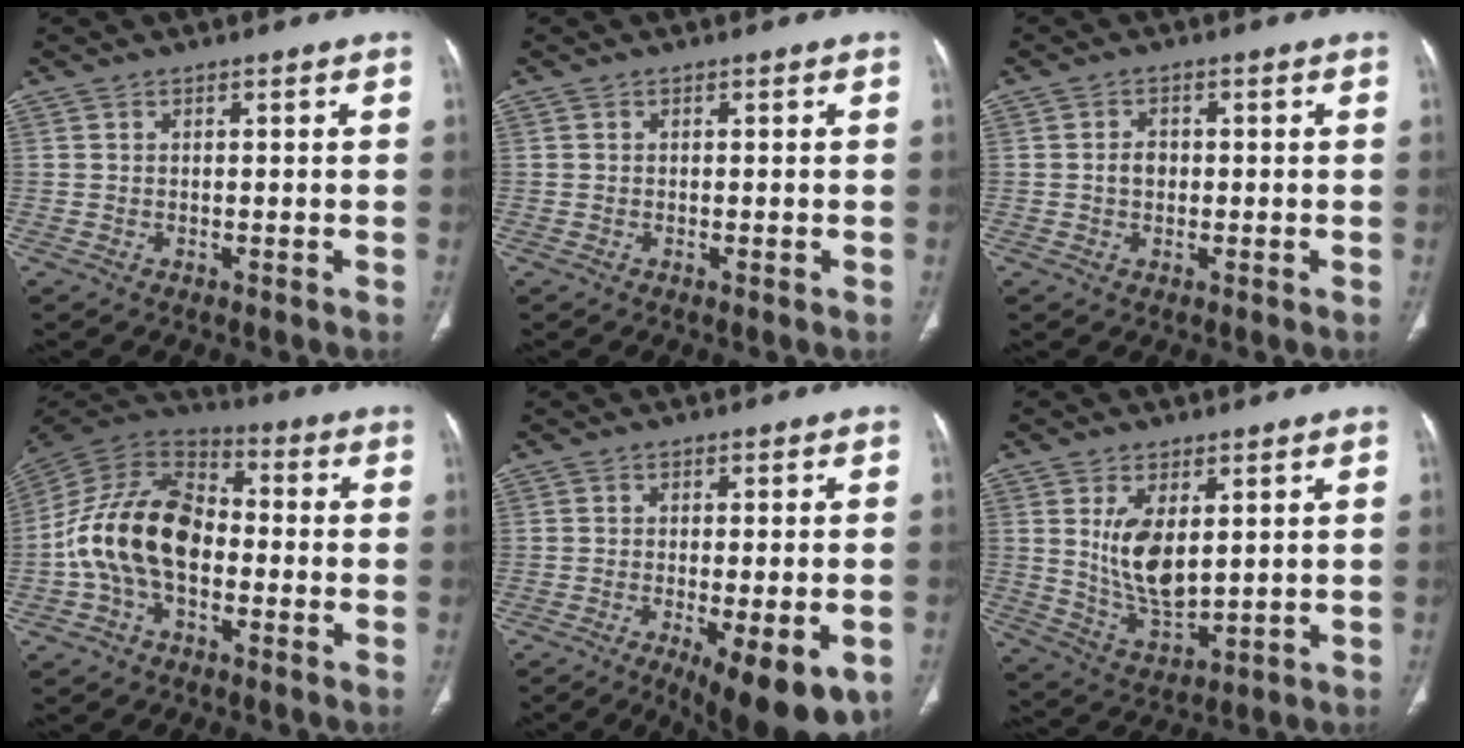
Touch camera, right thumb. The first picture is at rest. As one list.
[{"total": 0.0}, {"total": 2.5, "force": [-0.1, 1.9, 1.5], "torque": [-0.020, 0.007, -0.005]}, {"total": 17.2, "force": [-2.9, 10.9, 12.9], "torque": [-0.240, 0.043, -0.059]}, {"total": 13.6, "force": [-6.0, 4.6, 11.3], "torque": [-0.137, -0.008, -0.077]}, {"total": 10.1, "force": [2.4, 5.2, 8.4], "torque": [-0.146, -0.026, 0.061]}]